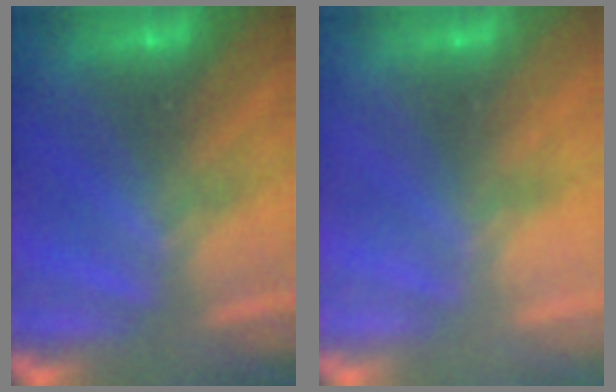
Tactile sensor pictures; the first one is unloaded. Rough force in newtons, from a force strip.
{"total": 1.9}